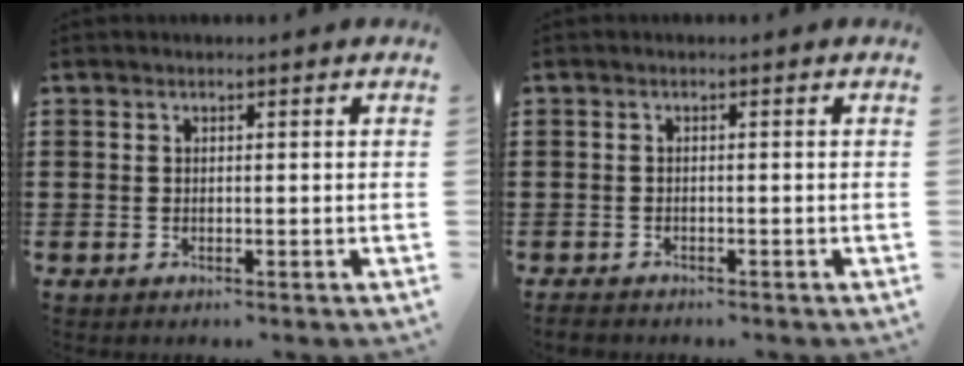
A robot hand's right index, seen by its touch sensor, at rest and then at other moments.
{"total": 1.5, "force": [-1.5, 0.3, 0.2], "torque": [-0.009, -0.002, -0.030]}